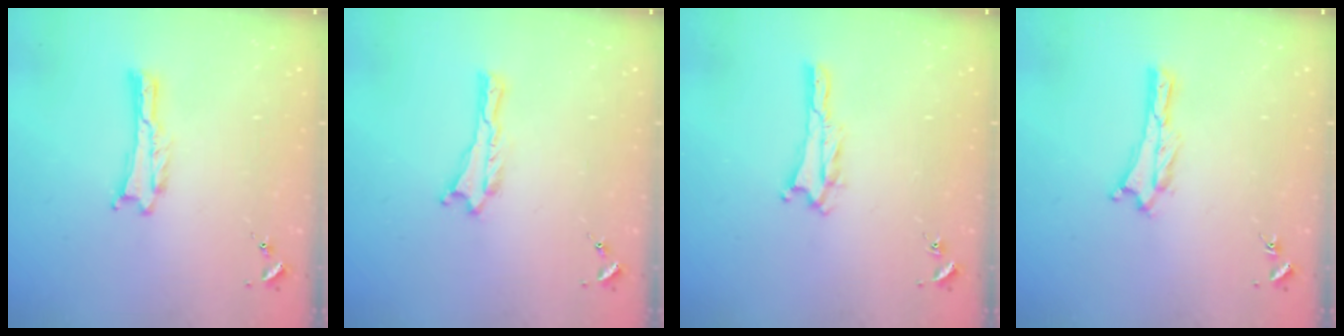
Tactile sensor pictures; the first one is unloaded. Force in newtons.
{"total": 0.0}
{"total": 1.4, "press": 1.3, "slide": 0.3}
{"total": 0.7, "press": 0.6, "slide": 0.2}